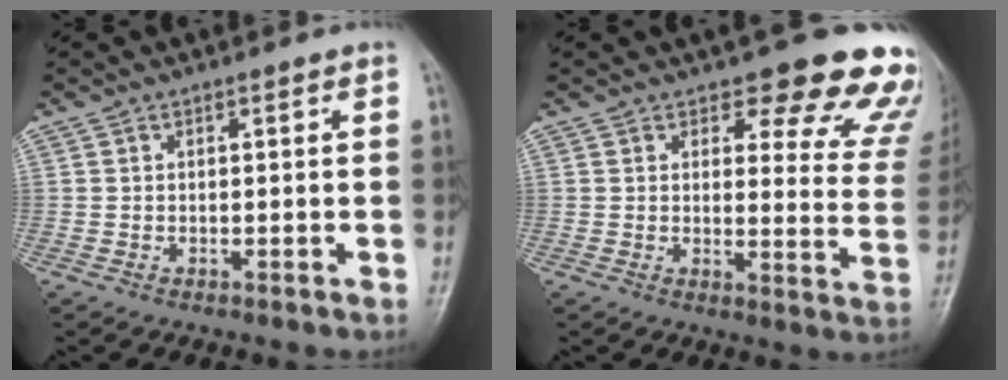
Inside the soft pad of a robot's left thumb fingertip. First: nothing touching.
{"total": 16.4, "force": [14.0, 5.4, 6.6], "torque": [-0.017, -0.100, 0.137]}